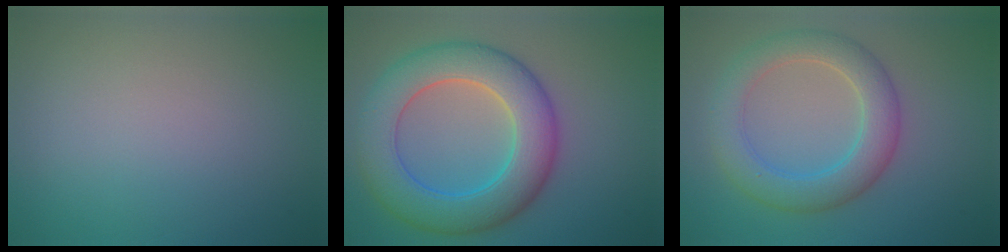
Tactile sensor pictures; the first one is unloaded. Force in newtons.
{"total": 8.8, "press": 8.8, "slide": 0.1}
{"total": 5.1, "press": 5.1, "slide": 0.5}